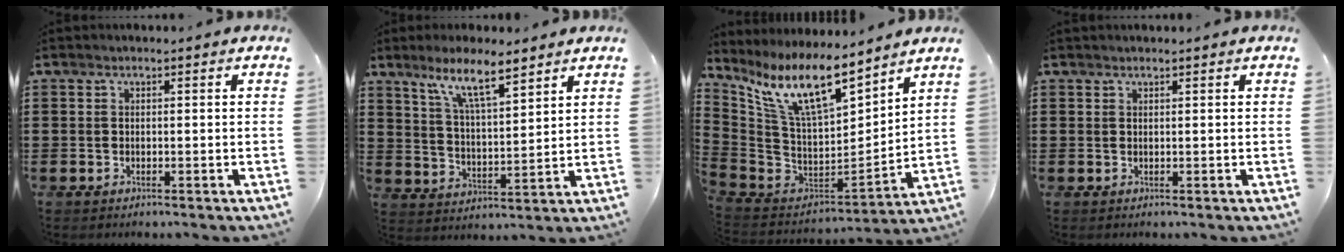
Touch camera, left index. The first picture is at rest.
{"total": 8.5, "force": [6.4, 1.4, 5.4], "torque": [-0.115, -0.019, 0.111]}
{"total": 13.7, "force": [9.4, 3.3, 9.4], "torque": [-0.209, -0.052, 0.167]}
{"total": 0.5, "force": [0.5, 0.0, 0.2], "torque": [-0.005, -0.001, 0.010]}